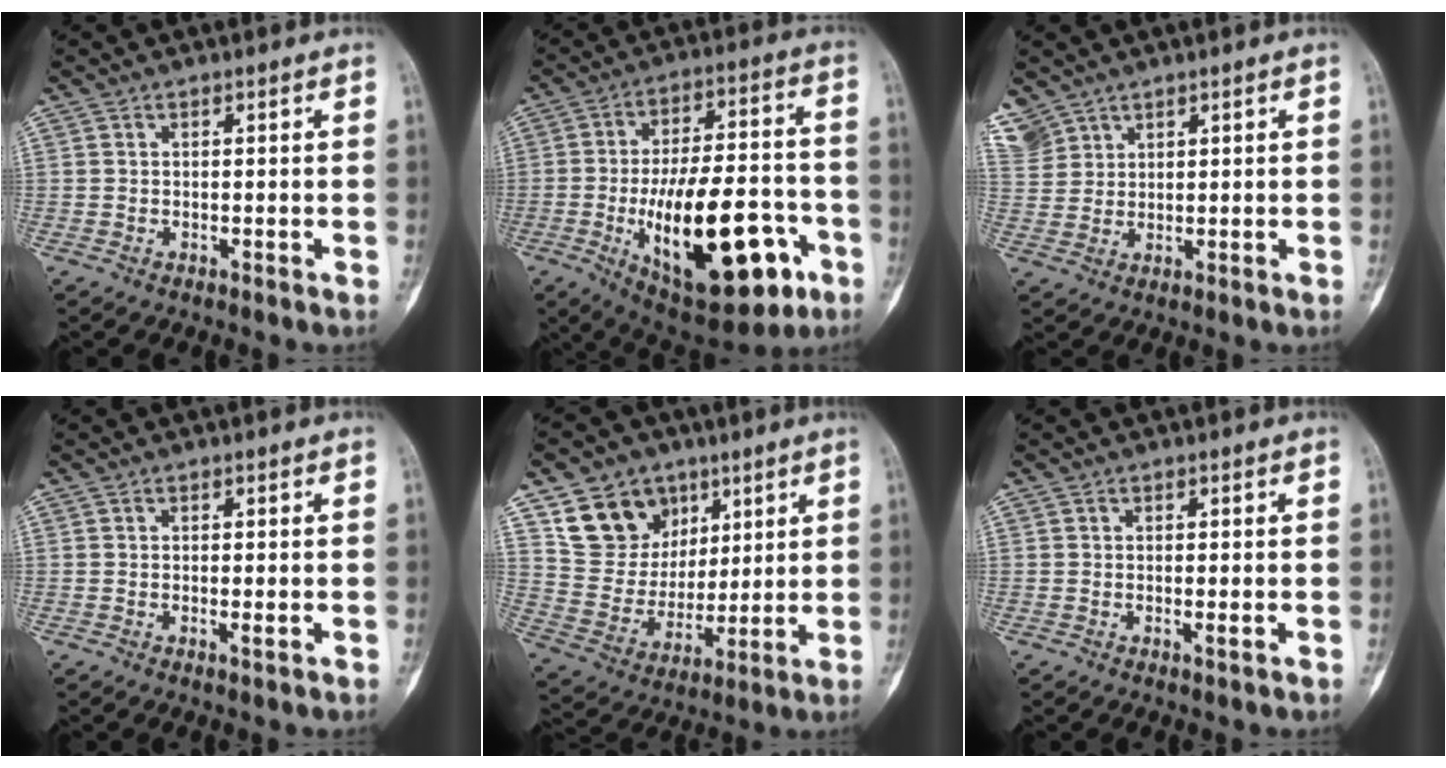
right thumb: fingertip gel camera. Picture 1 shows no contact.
{"total": 26.3, "force": [-8.9, 11.4, 22.1], "torque": [-0.331, 0.024, -0.115]}
{"total": 6.8, "force": [4.8, 4.6, 1.4], "torque": [-0.029, -0.004, 0.114]}
{"total": 1.4, "force": [-0.3, 0.4, 1.3], "torque": [-0.025, -0.005, -0.005]}
{"total": 14.4, "force": [7.6, 11.2, 4.9], "torque": [-0.051, -0.032, 0.150]}
{"total": 1.2, "force": [-0.3, 0.3, 1.2], "torque": [-0.022, -0.004, -0.004]}